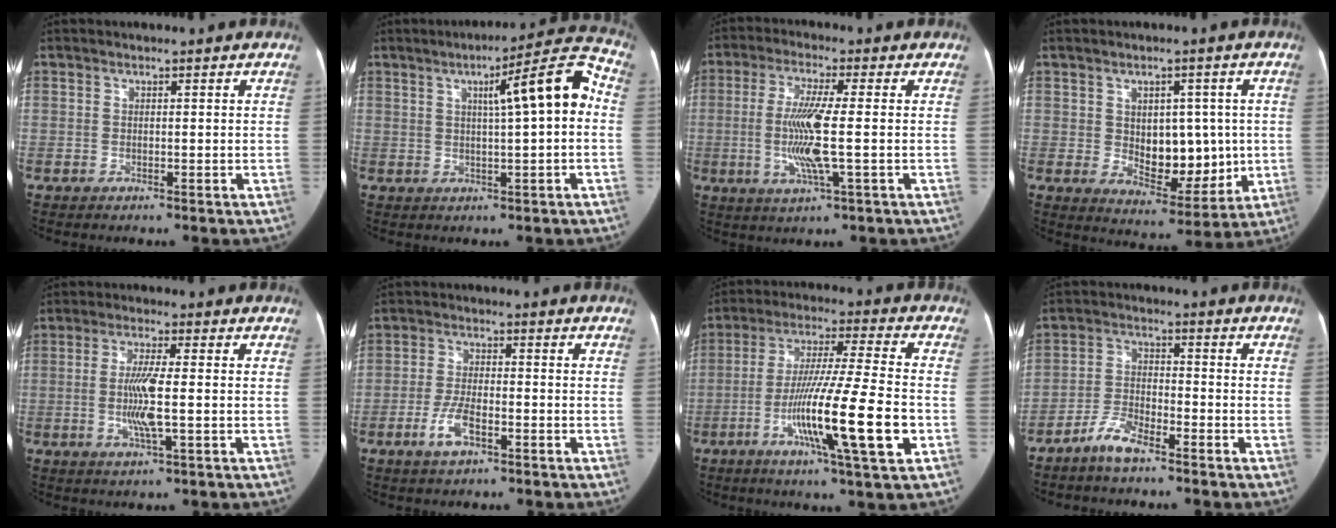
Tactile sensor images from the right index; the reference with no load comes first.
{"total": 10.8, "force": [1.5, 1.0, 10.6], "torque": [-0.146, 0.034, 0.017]}
{"total": 9.3, "force": [-1.1, 0.5, 9.3], "torque": [-0.189, -0.006, -0.025]}
{"total": 10.3, "force": [0.4, 6.3, 8.1], "torque": [-0.105, 0.004, 0.025]}
{"total": 6.6, "force": [-0.9, 0.5, 6.5], "torque": [-0.131, -0.005, -0.018]}
{"total": 5.7, "force": [-2.7, 2.4, 4.4], "torque": [-0.097, 0.001, -0.050]}
{"total": 17.5, "force": [-5.3, 0.2, 16.7], "torque": [-0.290, -0.016, -0.093]}
{"total": 5.7, "force": [-4.4, 1.9, 3.1], "torque": [-0.073, 0.001, -0.088]}